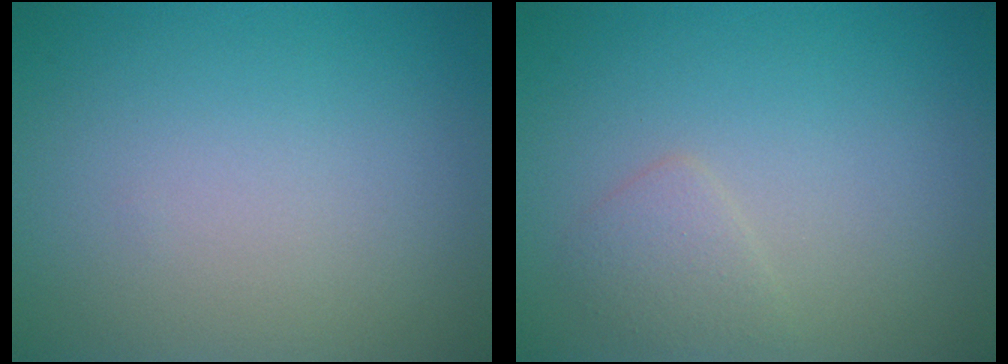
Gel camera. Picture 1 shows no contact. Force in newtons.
{"total": 1.5, "press": 1.5, "slide": 0.1}